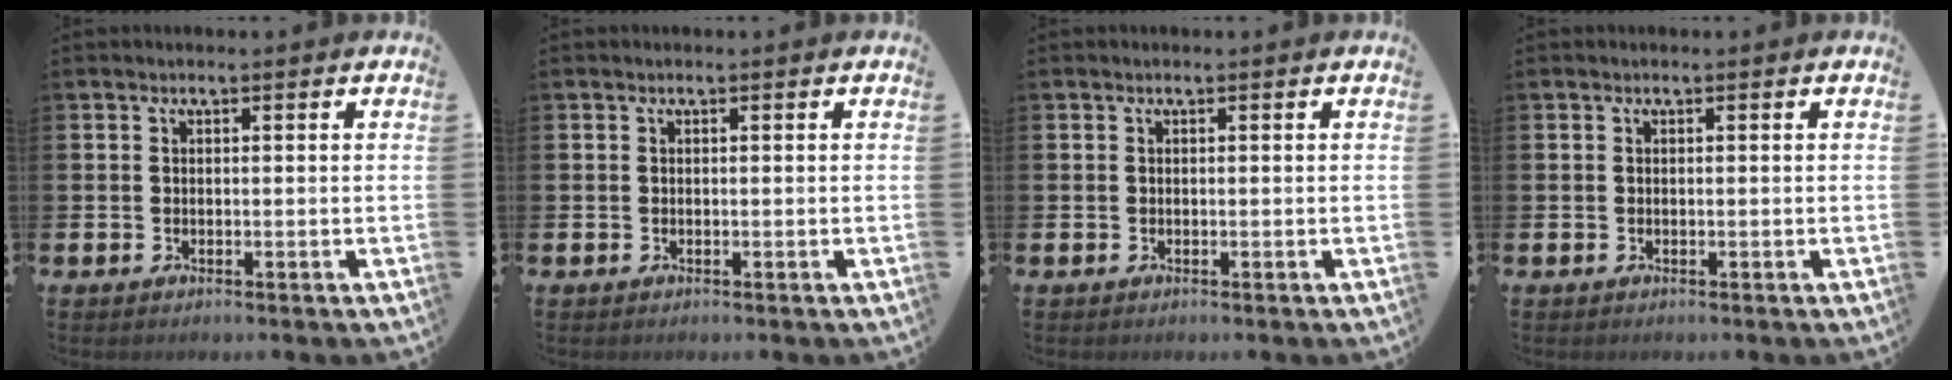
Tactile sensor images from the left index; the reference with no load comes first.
{"total": 0.0}
{"total": 0.0}
{"total": 0.0}